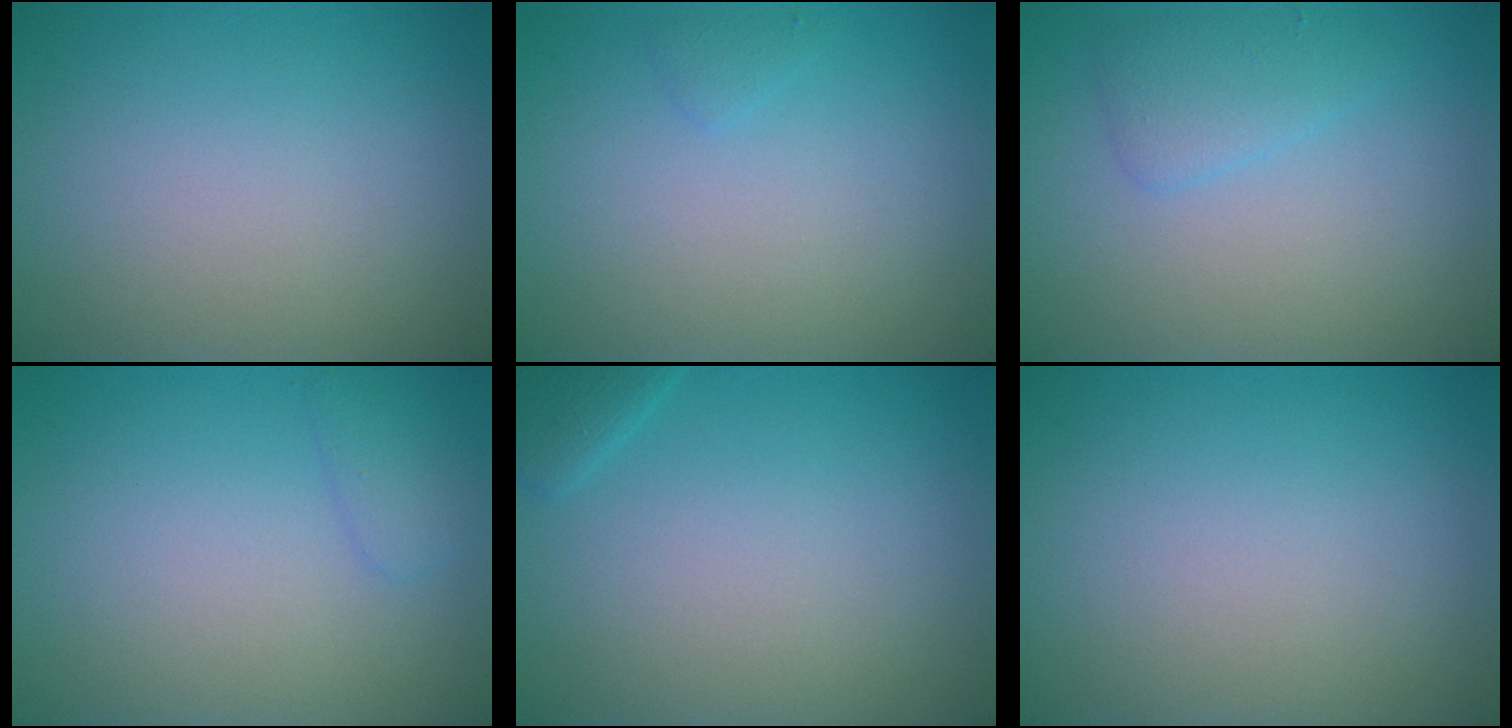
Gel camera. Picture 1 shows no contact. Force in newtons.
{"total": 0.6, "press": 0.6, "slide": 0.0}
{"total": 1.9, "press": 1.9, "slide": 0.0}
{"total": 1.3, "press": 1.3, "slide": 0.1}
{"total": 1.4, "press": 1.4, "slide": 0.1}
{"total": 0.0}